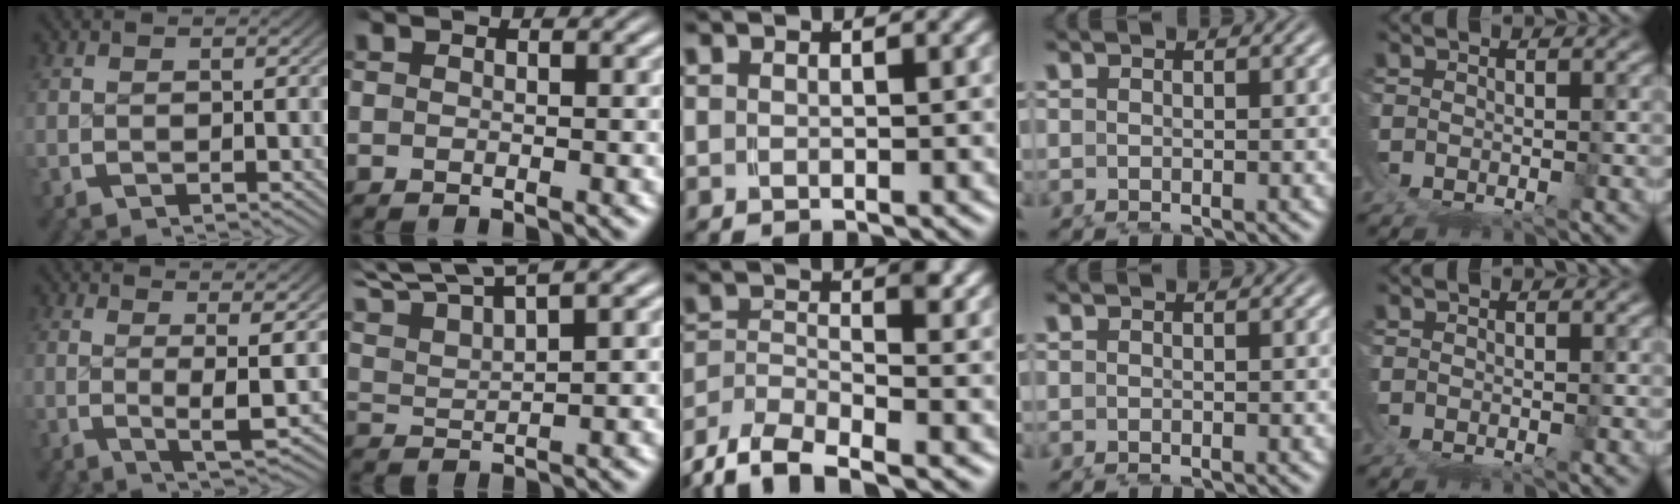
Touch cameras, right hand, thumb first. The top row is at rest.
{"thumb": {"total": 5.9, "force": [0.6, 1.0, 5.8], "torque": [-0.101, -0.003, 0.009]}, "index": {"total": 6.4, "force": [4.4, 3.3, 3.3], "torque": [-0.073, 0.012, 0.068]}, "middle": {"total": 8.8, "force": [-4.8, 5.7, 4.6], "torque": [-0.092, -0.027, -0.084]}}